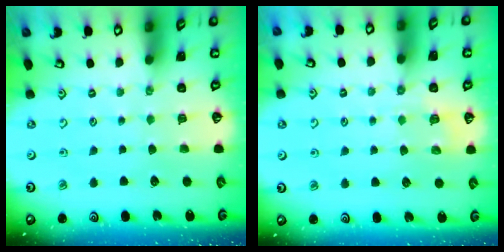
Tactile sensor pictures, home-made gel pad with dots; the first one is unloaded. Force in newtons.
{"total": 4.7, "press": 4.6, "slide": 1.2}